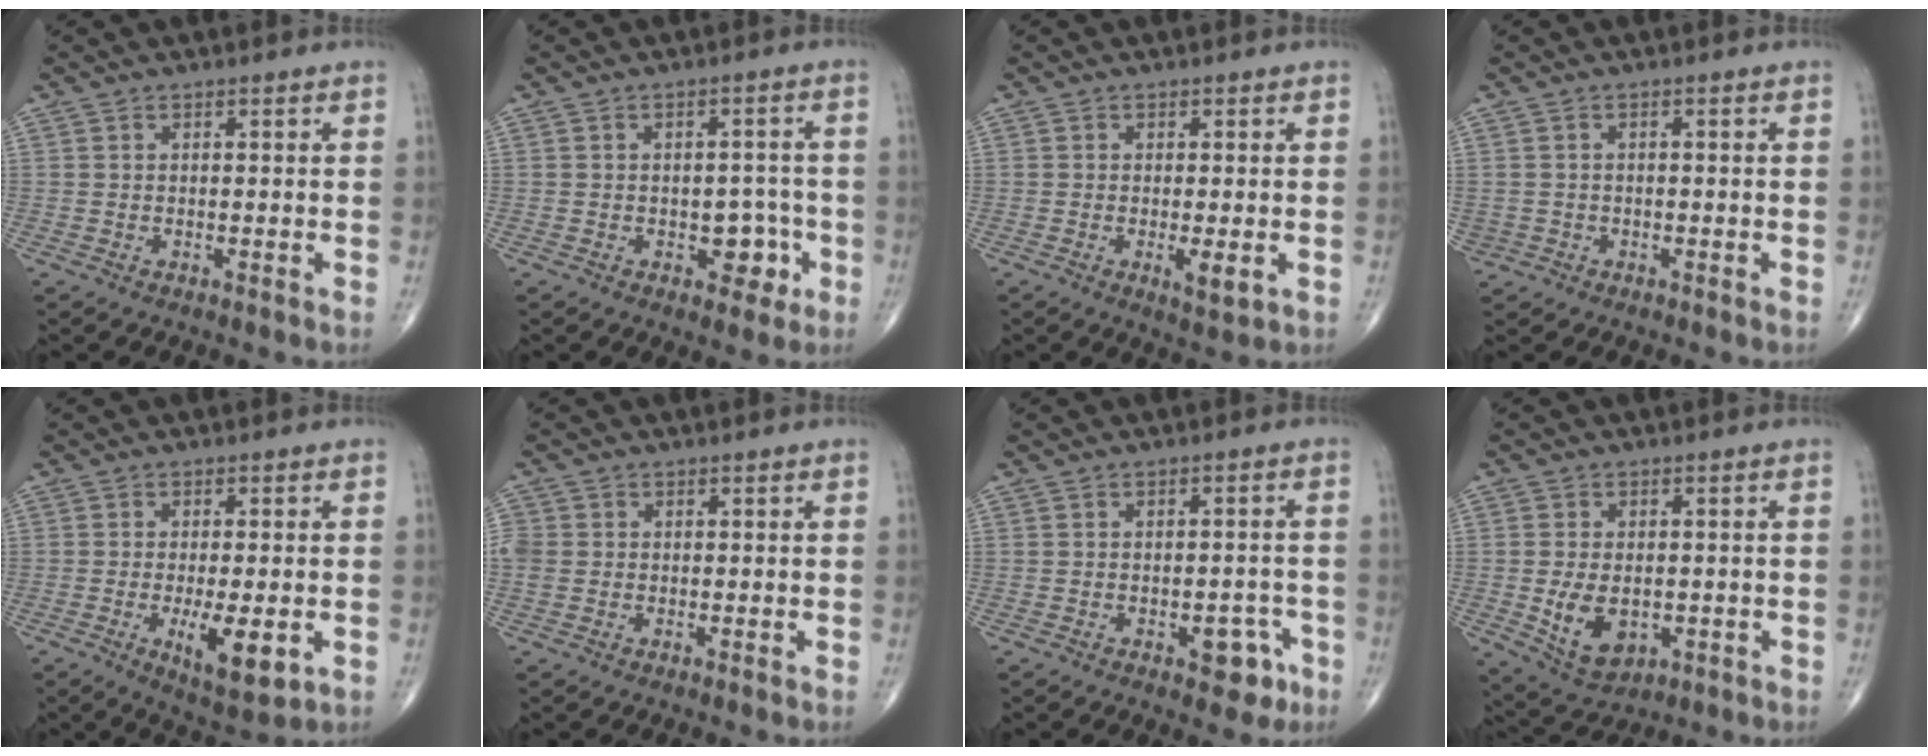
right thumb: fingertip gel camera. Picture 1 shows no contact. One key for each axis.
{"total": 5.7, "fx": -1.9, "fy": 3.7, "fz": 3.8, "tx": -0.014, "ty": 0.017, "tz": -0.022}
{"total": 3.3, "fx": -0.8, "fy": 1.0, "fz": 3.0, "tx": -0.050, "ty": -0.009, "tz": -0.012}
{"total": 1.9, "fx": -0.7, "fy": 1.8, "fz": 0.1, "tx": 0.008, "ty": 0.010, "tz": -0.010}
{"total": 9.0, "fx": -2.4, "fy": 3.2, "fz": 8.1, "tx": -0.124, "ty": -0.020, "tz": -0.033}
{"total": 3.3, "fx": 0.0, "fy": 2.9, "fz": 1.4, "tx": -0.032, "ty": 0.008, "tz": 0.002}
{"total": 5.6, "fx": -2.6, "fy": 3.1, "fz": 3.9, "tx": -0.024, "ty": 0.019, "tz": -0.028}
{"total": 8.7, "fx": -1.5, "fy": 5.7, "fz": 6.4, "tx": -0.101, "ty": -0.007, "tz": -0.009}